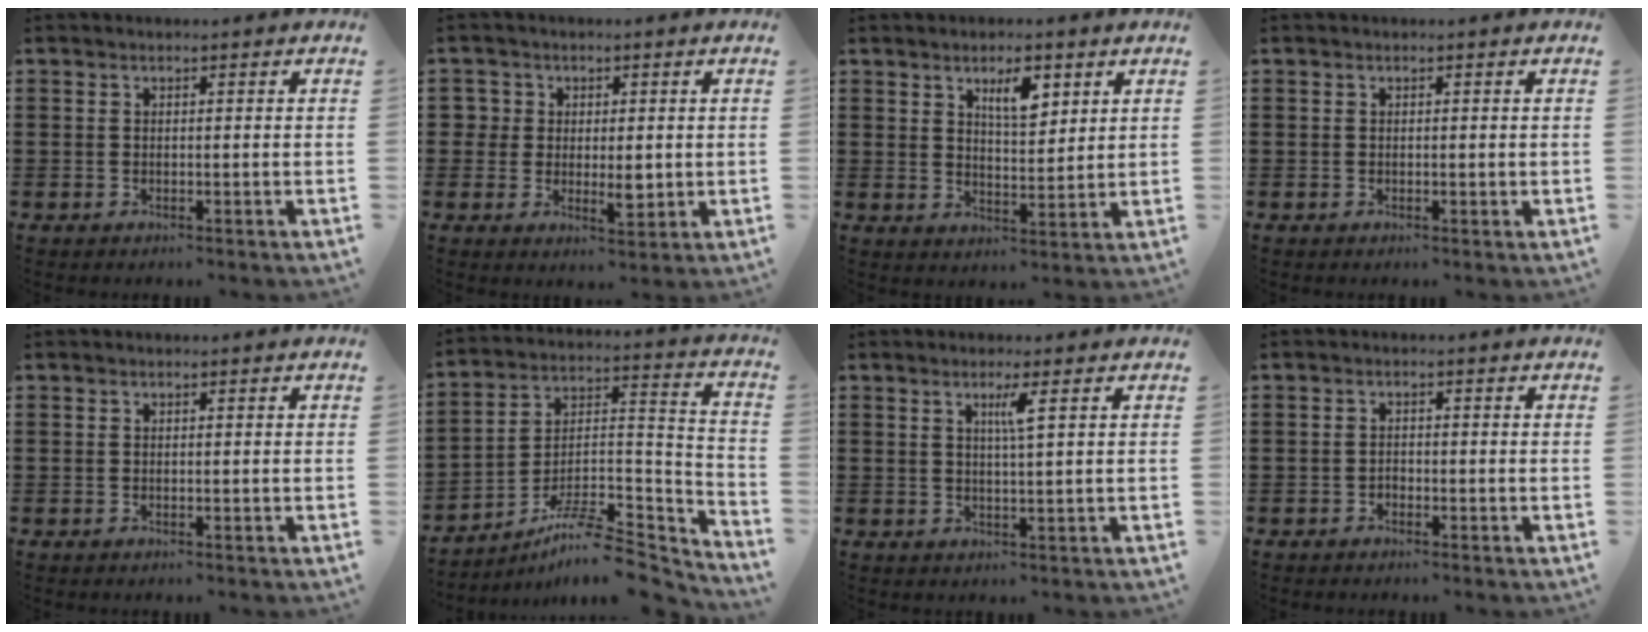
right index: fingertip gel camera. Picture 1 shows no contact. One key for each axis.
{"total": 4.0, "fx": 0.4, "fy": 3.2, "fz": 2.3, "tx": -0.046, "ty": 0.007, "tz": 0.005}
{"total": 5.0, "fx": 2.8, "fy": 1.9, "fz": 3.7, "tx": -0.055, "ty": -0.003, "tz": 0.044}
{"total": 0.0}
{"total": 0.0}
{"total": 9.6, "fx": -8.1, "fy": 2.4, "fz": 4.5, "tx": -0.073, "ty": 0.018, "tz": -0.158}
{"total": 2.6, "fx": 1.0, "fy": -0.4, "fz": 2.3, "tx": -0.047, "ty": -0.006, "tz": 0.015}
{"total": 1.0, "fx": -0.8, "fy": 0.5, "fz": 0.3, "tx": -0.009, "ty": -0.002, "tz": -0.017}